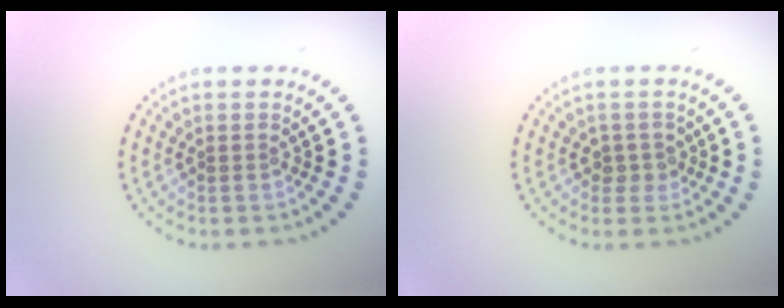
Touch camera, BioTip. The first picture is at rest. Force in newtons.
{"total": 1.6, "press": 1.4, "slide": 0.8}